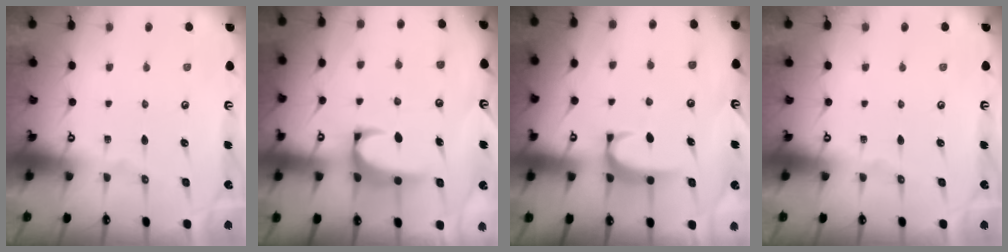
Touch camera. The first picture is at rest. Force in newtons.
{"total": 2.4, "press": 2.2, "slide": 0.9}
{"total": 1.7, "press": 1.6, "slide": 0.5}
{"total": 0.0}